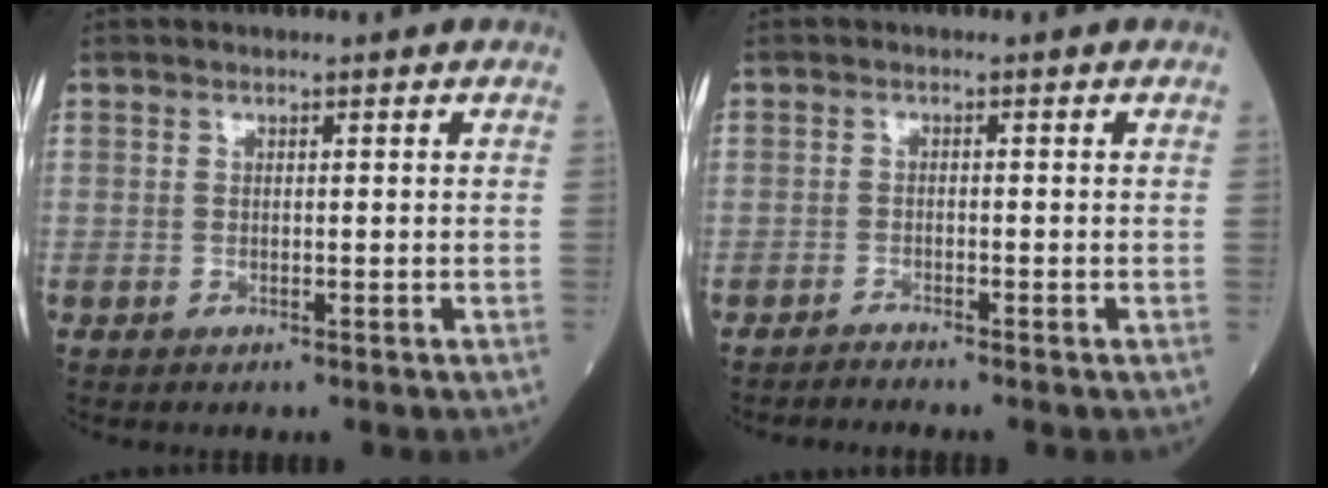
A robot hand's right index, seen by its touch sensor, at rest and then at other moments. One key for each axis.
{"total": 1.4, "fx": -1.3, "fy": -0.5, "fz": -0.2, "tx": 0.002, "ty": -0.003, "tz": -0.025}